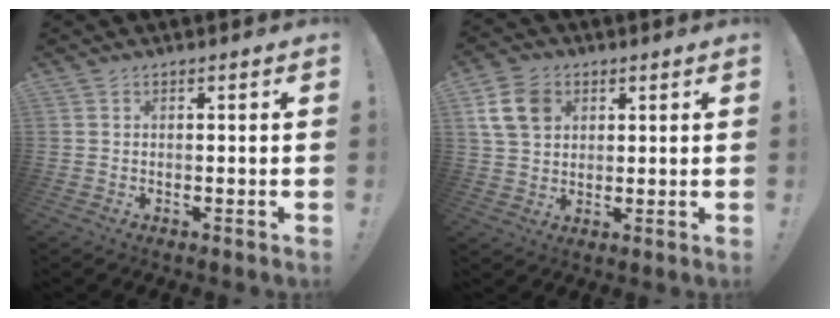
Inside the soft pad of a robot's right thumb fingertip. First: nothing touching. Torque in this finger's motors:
{"motor_torque": [-0.01, 0.04, 0.51, 0.33, 0.00]}